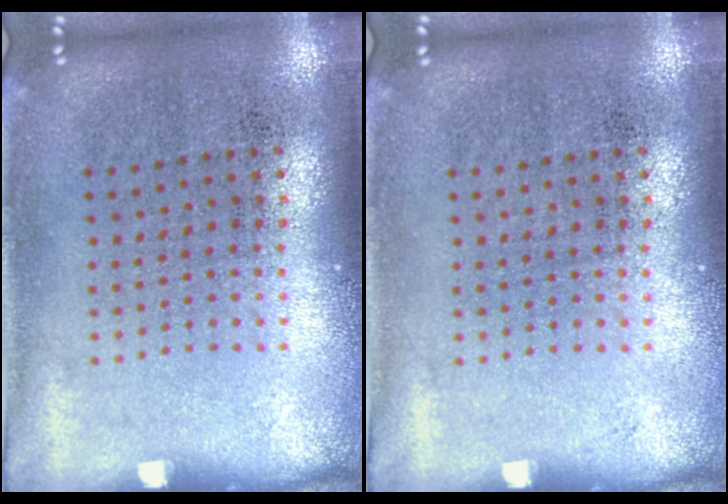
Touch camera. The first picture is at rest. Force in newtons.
{"total": 0.0}